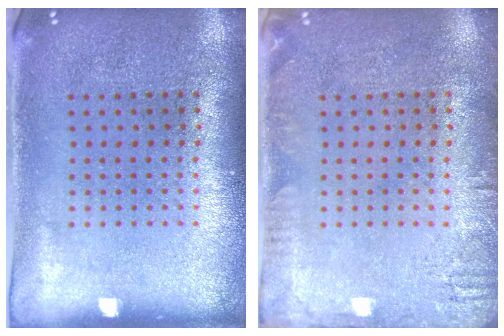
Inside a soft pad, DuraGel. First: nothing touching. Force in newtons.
{"total": 1.9, "press": 1.9, "slide": 0.3}